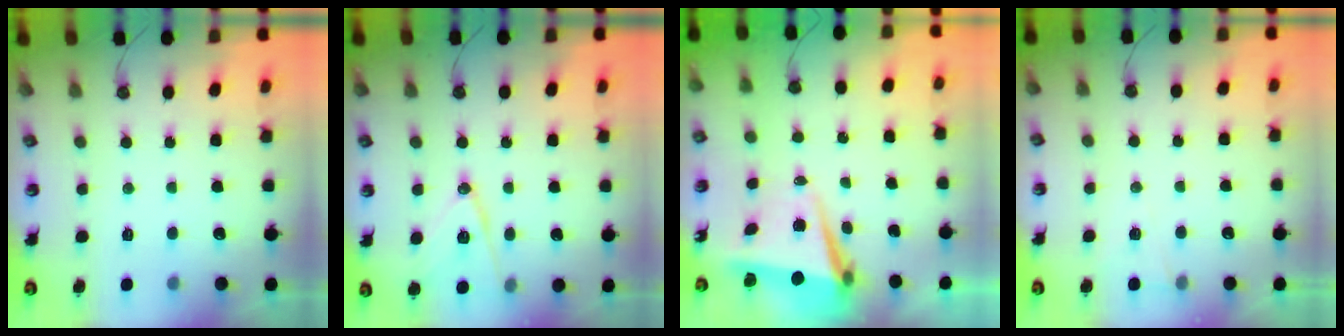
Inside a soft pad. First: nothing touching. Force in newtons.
{"total": 12.2, "press": 11.7, "slide": 3.3}
{"total": 5.7, "press": 5.3, "slide": 2.0}
{"total": 4.8, "press": 2.5, "slide": 4.1}